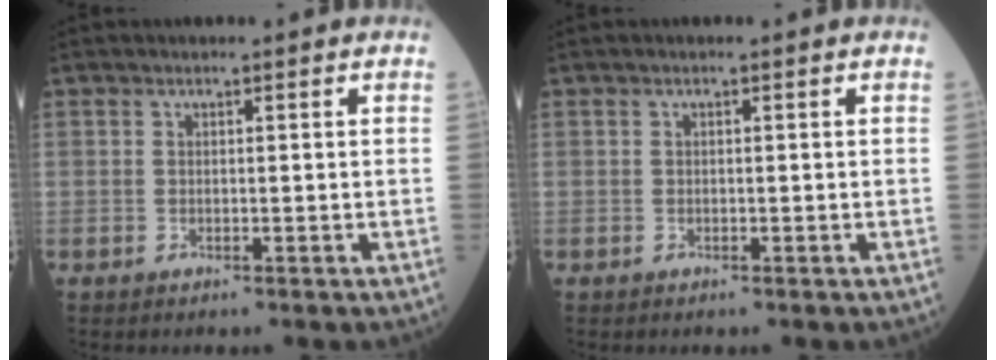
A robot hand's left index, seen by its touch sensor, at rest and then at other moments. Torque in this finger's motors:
{"motor_torque": [0.09, 0.08, 0.01, 0.00]}